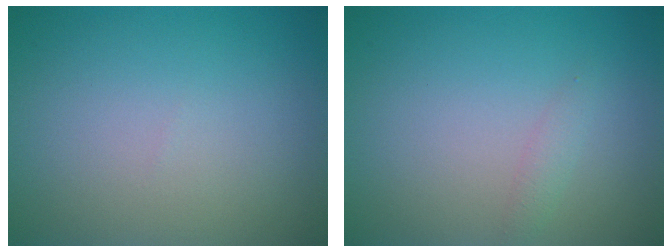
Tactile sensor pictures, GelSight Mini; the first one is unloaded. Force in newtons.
{"total": 0.9, "press": 0.9, "slide": 0.1}